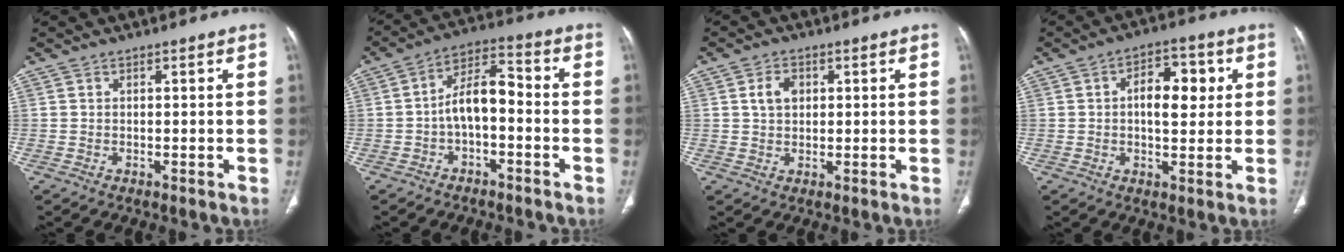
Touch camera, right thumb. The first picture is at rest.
{"total": 8.4, "force": [-1.8, 4.3, 7.0], "torque": [-0.114, 0.045, -0.040]}
{"total": 4.0, "force": [1.1, 2.8, 2.6], "torque": [-0.040, 0.003, 0.019]}
{"total": 9.0, "force": [1.6, 4.9, 7.3], "torque": [-0.084, 0.010, 0.022]}